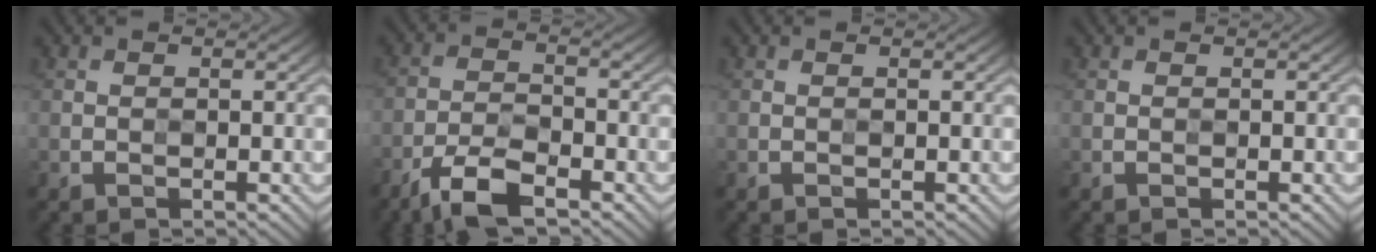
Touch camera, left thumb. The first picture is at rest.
{"total": 6.3, "force": [-4.5, 1.9, 4.0], "torque": [-0.080, 0.000, -0.091]}
{"total": 0.0}
{"total": 0.0}